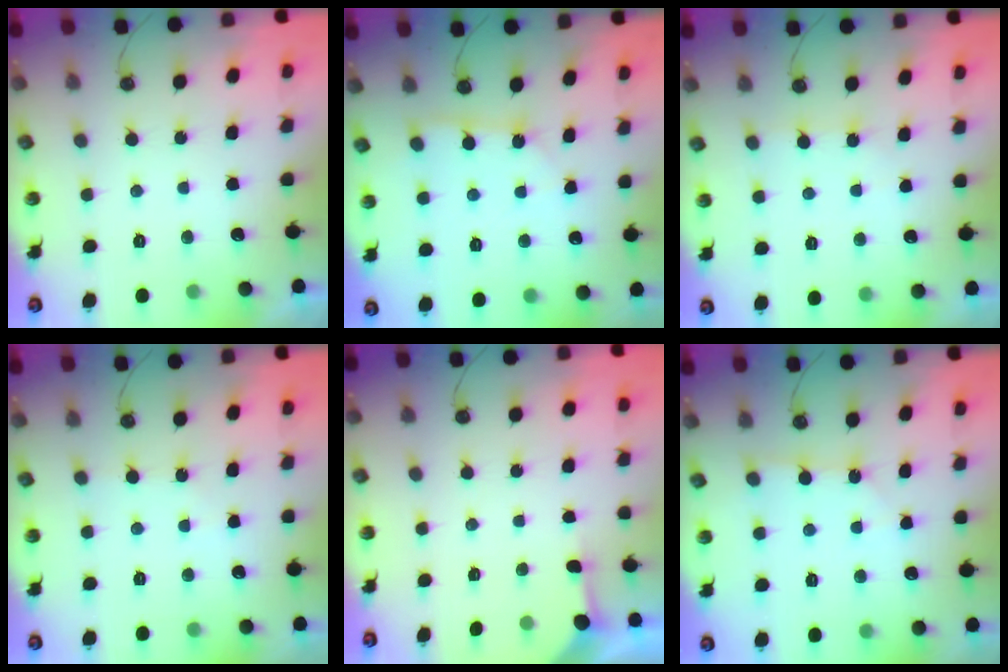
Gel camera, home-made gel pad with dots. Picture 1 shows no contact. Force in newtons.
{"total": 2.9, "press": 2.9, "slide": 0.1}
{"total": 2.9, "press": 2.9, "slide": 0.5}
{"total": 2.7, "press": 2.7, "slide": 0.4}
{"total": 2.1, "press": 2.1, "slide": 0.3}
{"total": 2.3, "press": 2.3, "slide": 0.2}